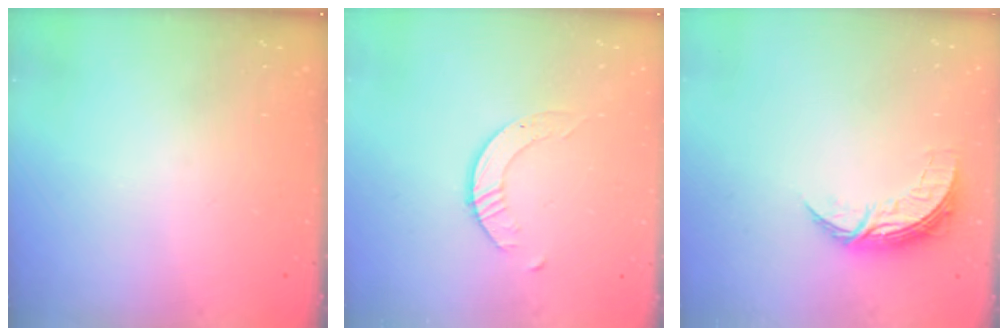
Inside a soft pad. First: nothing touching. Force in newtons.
{"total": 1.7, "press": 1.7, "slide": 0.2}
{"total": 7.2, "press": 7.2, "slide": 0.2}